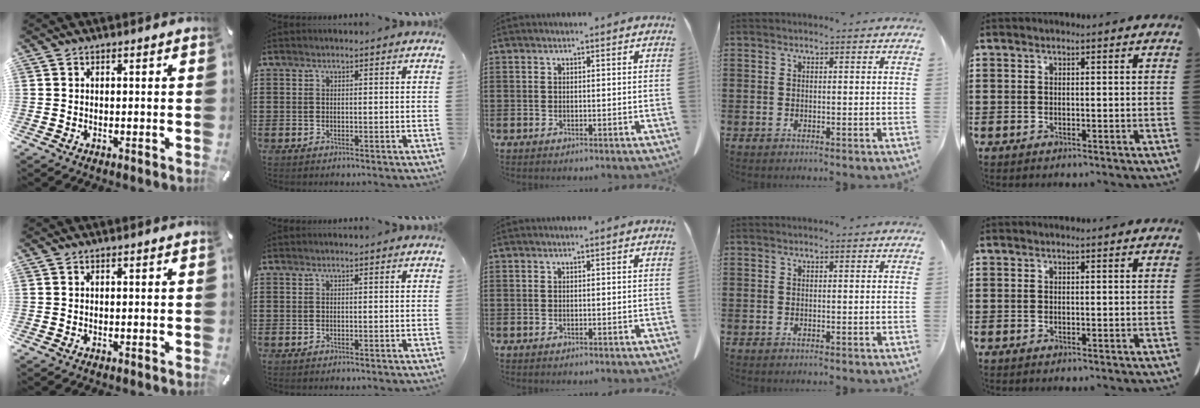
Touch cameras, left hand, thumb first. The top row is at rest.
{}